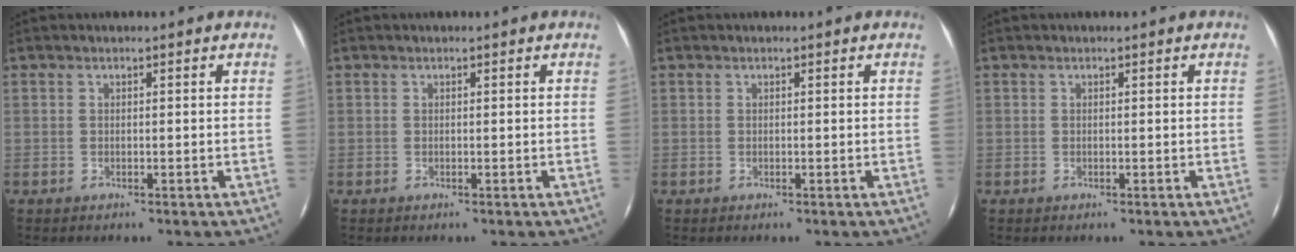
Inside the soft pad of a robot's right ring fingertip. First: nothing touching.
{"total": 0.0}
{"total": 0.0}
{"total": 0.0}